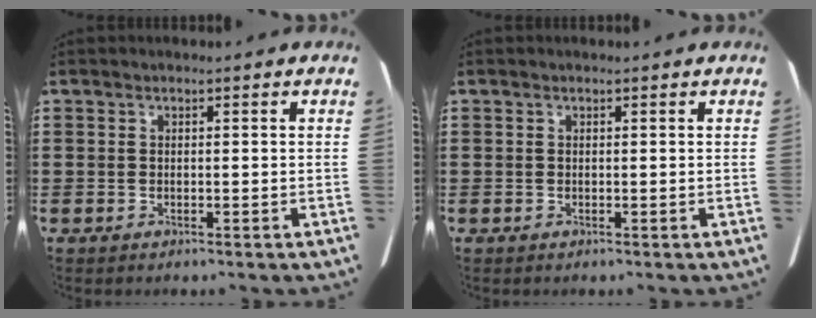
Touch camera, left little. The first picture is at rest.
{"total": 0.0}